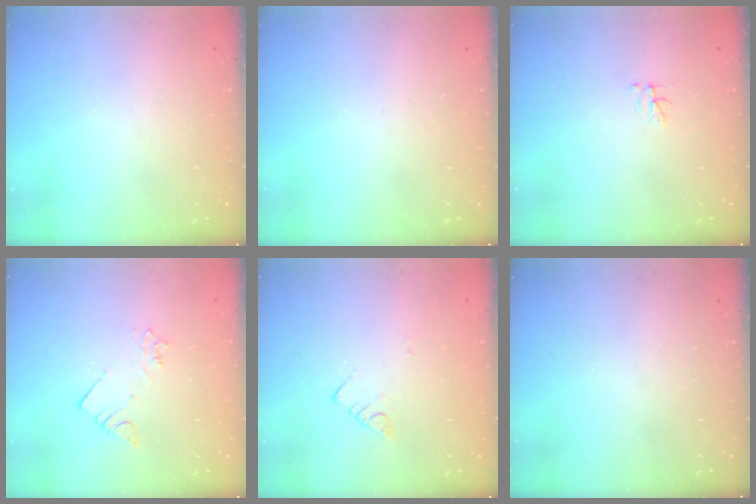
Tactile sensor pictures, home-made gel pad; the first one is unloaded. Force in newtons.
{"total": 0.0}
{"total": 3.1, "press": 3.1, "slide": 0.4}
{"total": 2.7, "press": 2.7, "slide": 0.3}
{"total": 2.7, "press": 2.6, "slide": 0.5}
{"total": 0.0}